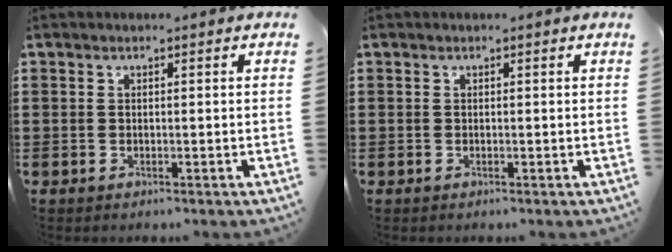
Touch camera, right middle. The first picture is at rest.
{"total": 0.0}